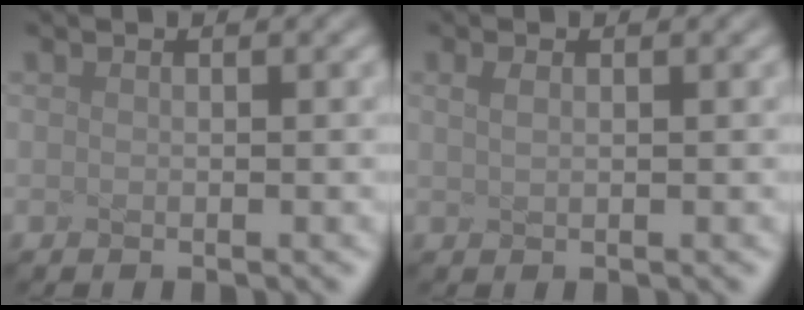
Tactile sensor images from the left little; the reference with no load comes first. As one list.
[{"total": 0.9, "force": [0.4, 0.4, 0.7], "torque": [-0.015, 0.002, 0.008]}]